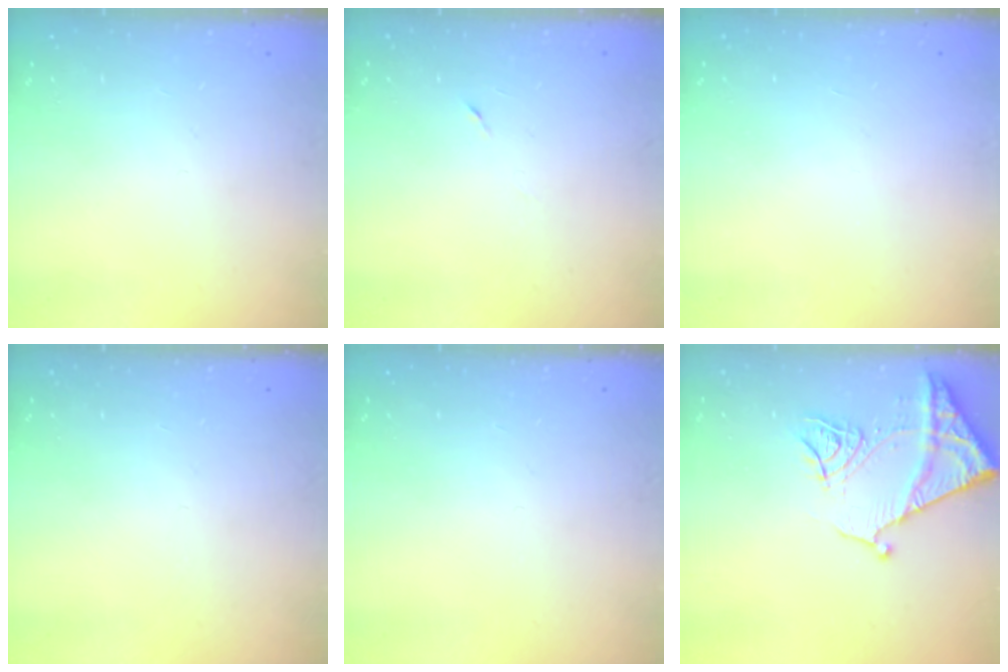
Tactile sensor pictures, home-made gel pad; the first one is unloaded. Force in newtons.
{"total": 3.3, "press": 3.0, "slide": 1.4}
{"total": 1.6, "press": 1.6, "slide": 0.1}
{"total": 0.0}
{"total": 0.0}
{"total": 11.9, "press": 11.8, "slide": 1.4}